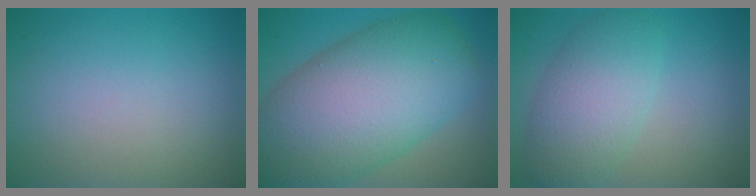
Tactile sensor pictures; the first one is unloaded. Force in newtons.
{"total": 14.5, "press": 14.5, "slide": 0.7}
{"total": 5.6, "press": 5.6, "slide": 0.2}